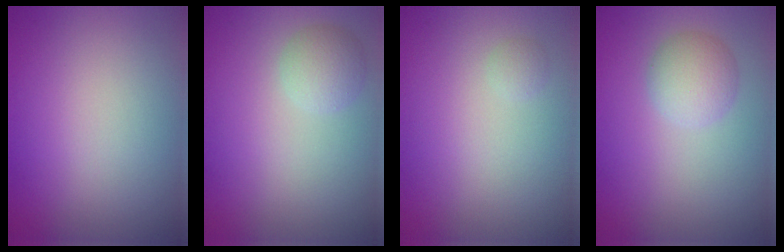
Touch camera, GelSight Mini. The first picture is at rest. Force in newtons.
{"total": 2.1, "press": 2.1, "slide": 0.0}
{"total": 0.6, "press": 0.6, "slide": 0.0}
{"total": 2.7, "press": 2.7, "slide": 0.1}